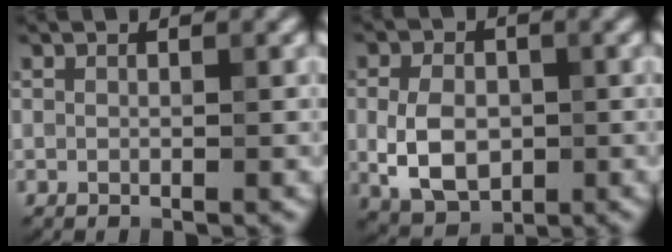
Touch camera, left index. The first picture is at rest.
{"total": 5.4, "force": [-0.6, 3.6, 3.9], "torque": [-0.083, -0.001, -0.012]}